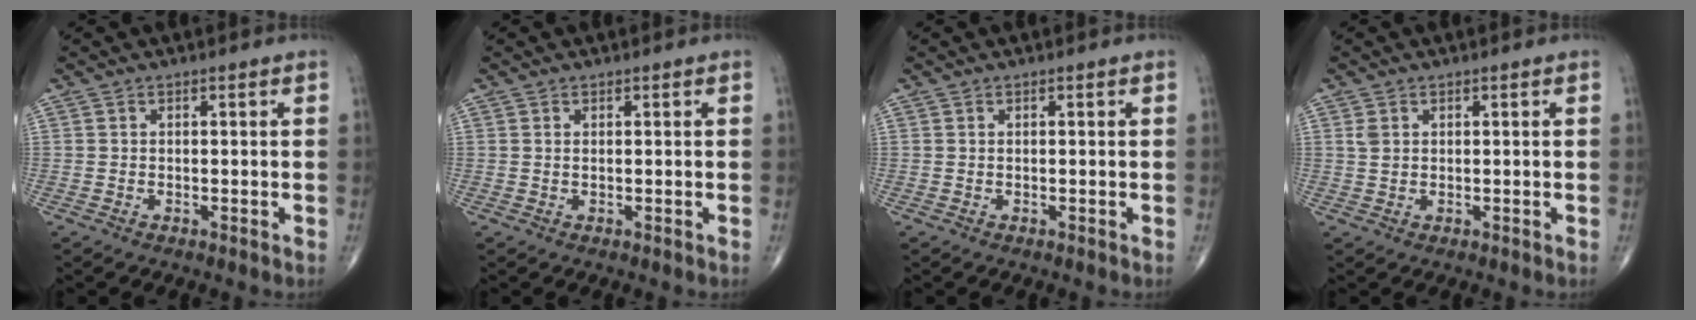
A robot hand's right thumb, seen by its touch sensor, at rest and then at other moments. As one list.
[{"total": 0.0}, {"total": 0.0}, {"total": 1.6, "force": [0.6, 1.2, 0.9], "torque": [-0.016, 0.001, 0.016]}]